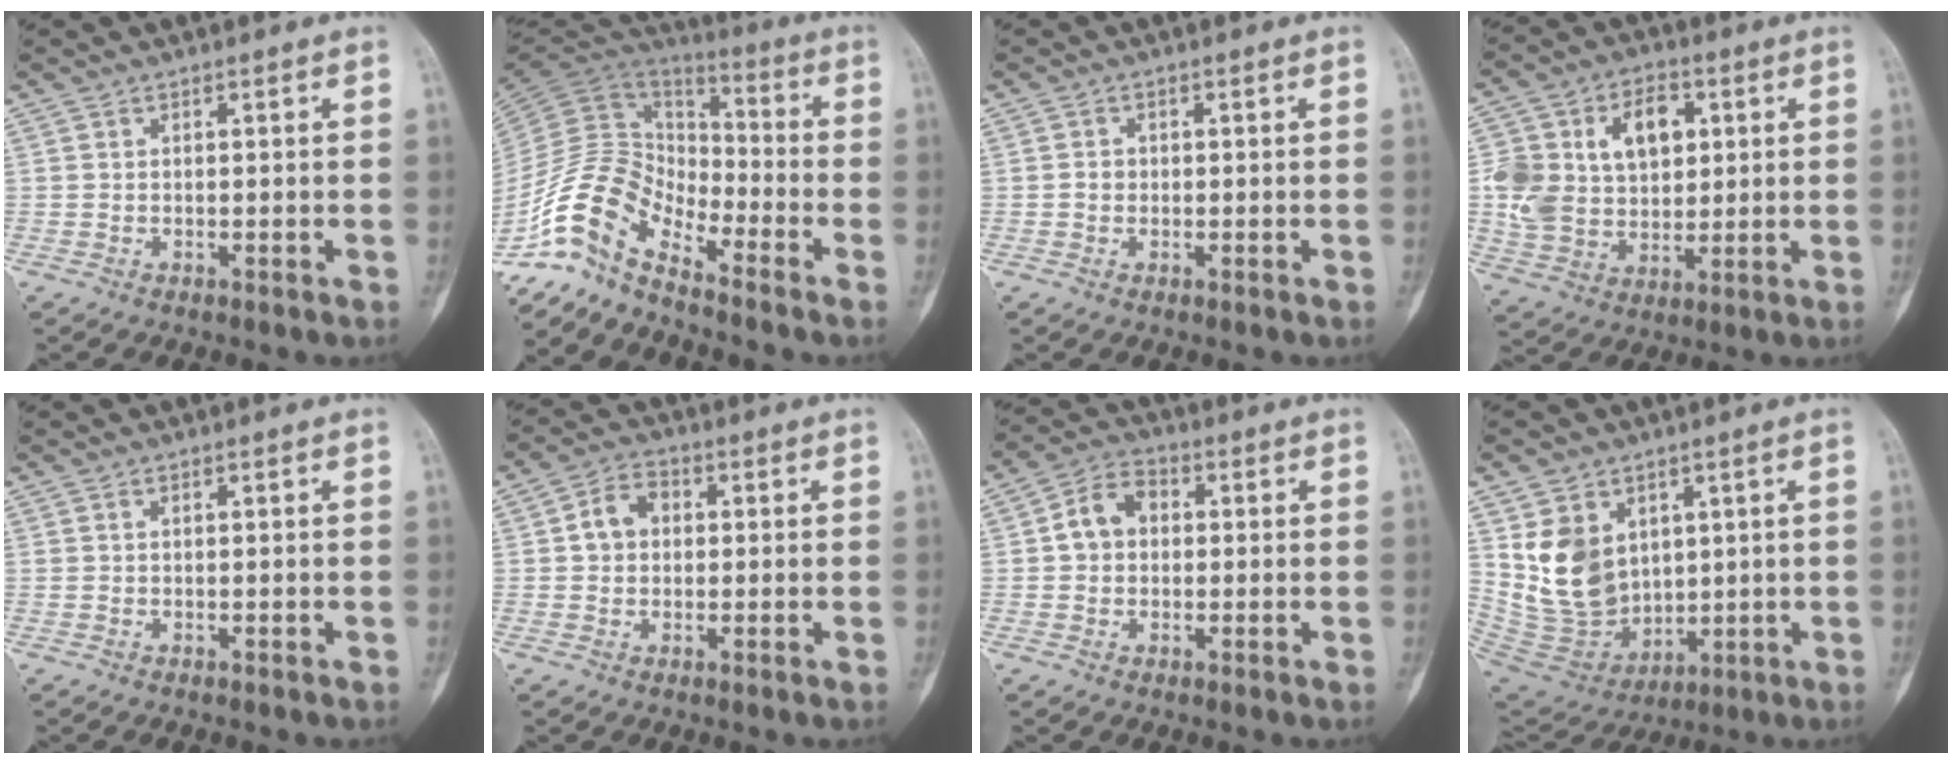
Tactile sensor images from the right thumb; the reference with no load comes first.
{"total": 12.9, "force": [-9.8, 5.6, 6.3], "torque": [-0.122, 0.095, -0.198]}
{"total": 1.3, "force": [-0.1, 1.2, 0.5], "torque": [-0.003, 0.005, -0.004]}
{"total": 16.3, "force": [3.4, 11.5, 11.0], "torque": [-0.163, 0.008, 0.067]}
{"total": 0.0}
{"total": 5.8, "force": [0.7, 4.6, 3.4], "torque": [-0.047, 0.013, 0.005]}
{"total": 6.9, "force": [0.6, 5.5, 4.2], "torque": [-0.061, 0.019, 0.002]}
{"total": 13.3, "force": [4.0, 10.3, 7.5], "torque": [-0.104, -0.028, 0.107]}